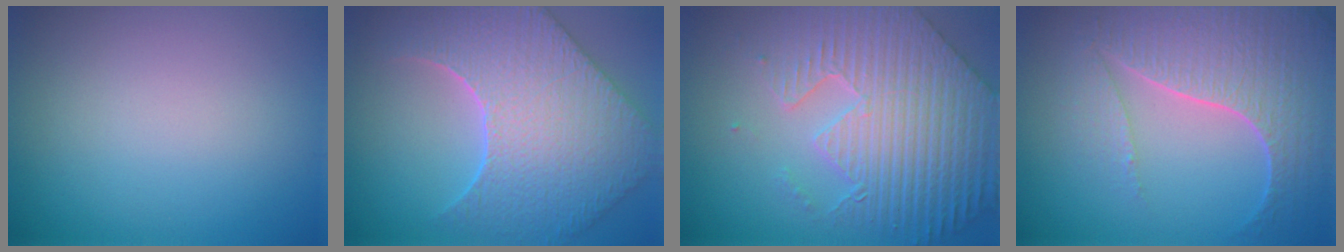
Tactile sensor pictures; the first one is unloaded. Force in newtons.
{"total": 9.2, "press": 7.4, "slide": 5.5}
{"total": 8.2, "press": 6.4, "slide": 5.1}
{"total": 6.8, "press": 5.2, "slide": 4.3}